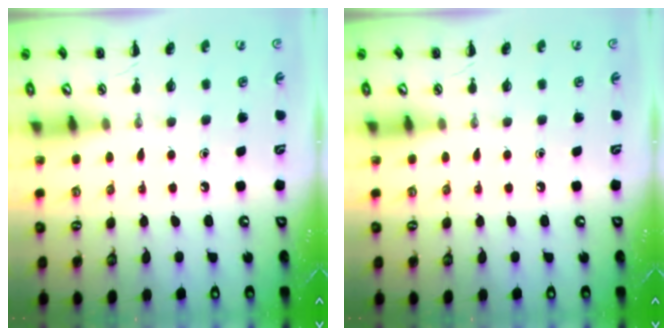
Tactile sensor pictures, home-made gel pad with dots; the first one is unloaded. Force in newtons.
{"total": 0.0}